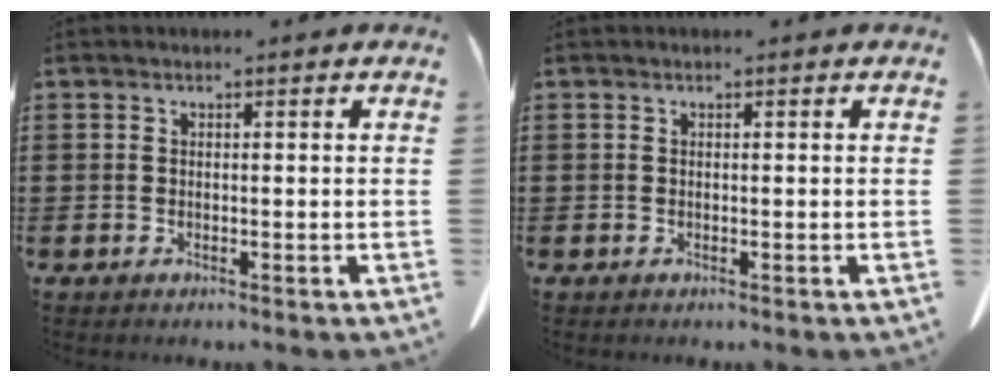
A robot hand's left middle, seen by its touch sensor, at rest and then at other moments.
{"total": 0.0}